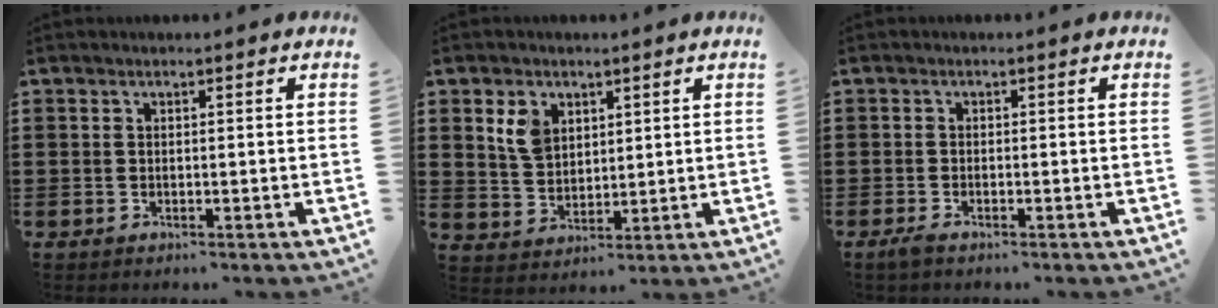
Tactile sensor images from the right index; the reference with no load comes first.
{"total": 5.4, "force": [2.6, 3.9, 2.7], "torque": [-0.067, 0.014, 0.048]}
{"total": 1.0, "force": [-0.9, 0.2, 0.5], "torque": [-0.009, -0.003, -0.017]}